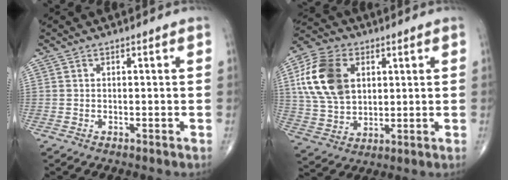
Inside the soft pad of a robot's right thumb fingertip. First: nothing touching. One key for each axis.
{"total": 15.8, "fx": 4.1, "fy": 10.9, "fz": 10.7, "tx": -0.197, "ty": -0.001, "tz": 0.077}